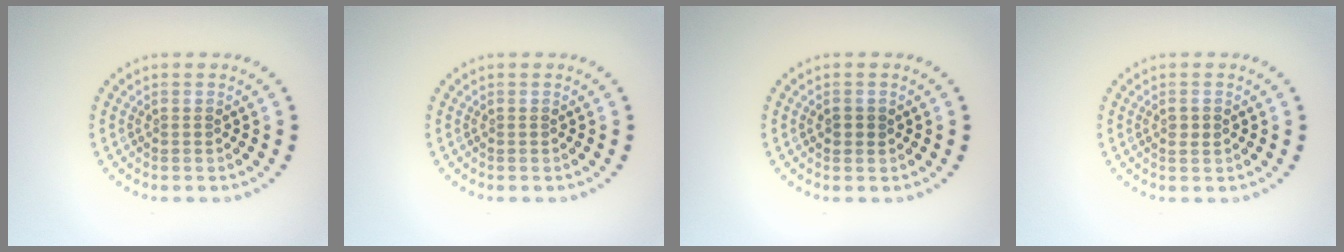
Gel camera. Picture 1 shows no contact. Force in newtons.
{"total": 0.0}
{"total": 1.1, "press": 1.1, "slide": 0.2}
{"total": 1.0, "press": 1.0, "slide": 0.2}